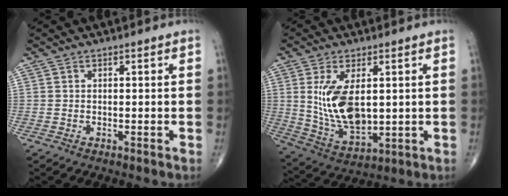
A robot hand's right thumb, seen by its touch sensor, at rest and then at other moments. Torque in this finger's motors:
{"motor_torque": [0.06, 0.39, 1.18, 0.09, 0.15]}